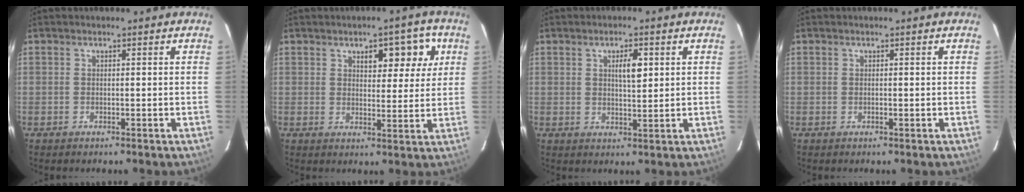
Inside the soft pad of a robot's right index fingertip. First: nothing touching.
{"total": 6.8, "force": [3.1, 3.1, 5.3], "torque": [-0.060, 0.013, 0.041]}
{"total": 3.8, "force": [1.2, 1.0, 3.4], "torque": [-0.057, 0.002, 0.021]}
{"total": 0.0}